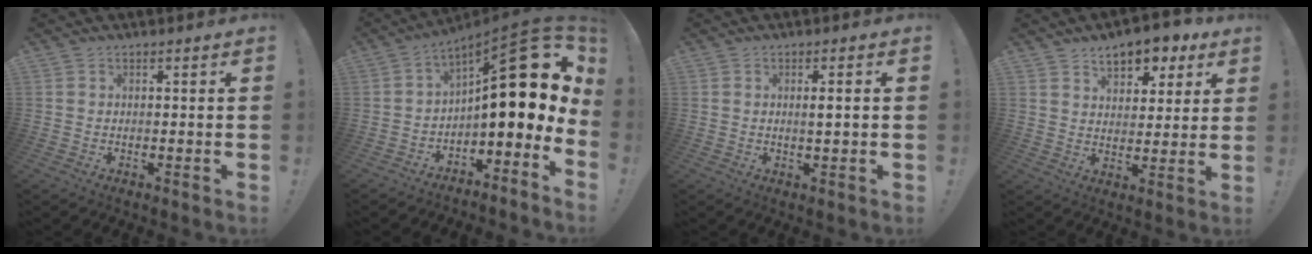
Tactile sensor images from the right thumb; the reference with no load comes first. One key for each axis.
{"total": 20.4, "fx": 5.1, "fy": 7.2, "fz": 18.4, "tx": -0.258, "ty": -0.039, "tz": 0.086}
{"total": 2.7, "fx": 0.3, "fy": 0.1, "fz": 2.7, "tx": -0.043, "ty": -0.003, "tz": -0.001}
{"total": 9.5, "fx": 5.7, "fy": 5.5, "fz": 5.2, "tx": -0.072, "ty": -0.033, "tz": 0.104}